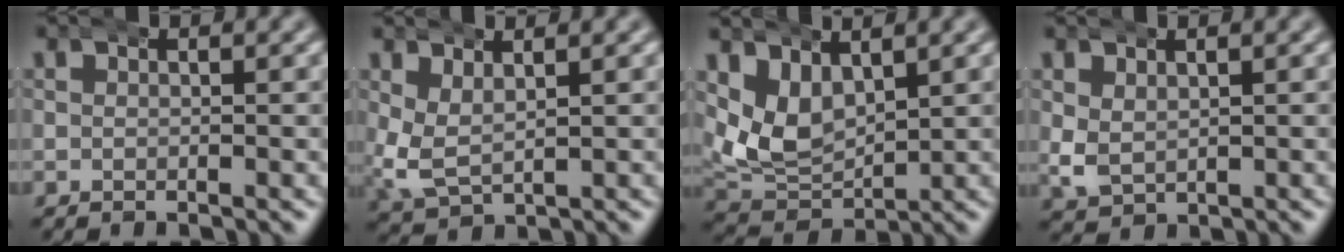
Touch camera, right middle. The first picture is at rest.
{"total": 3.5, "force": [1.1, 2.5, 2.1], "torque": [-0.077, -0.026, 0.035]}
{"total": 6.5, "force": [1.7, 5.1, 3.6], "torque": [-0.101, -0.017, 0.036]}
{"total": 1.9, "force": [0.8, 1.4, 1.0], "torque": [-0.041, -0.018, 0.030]}